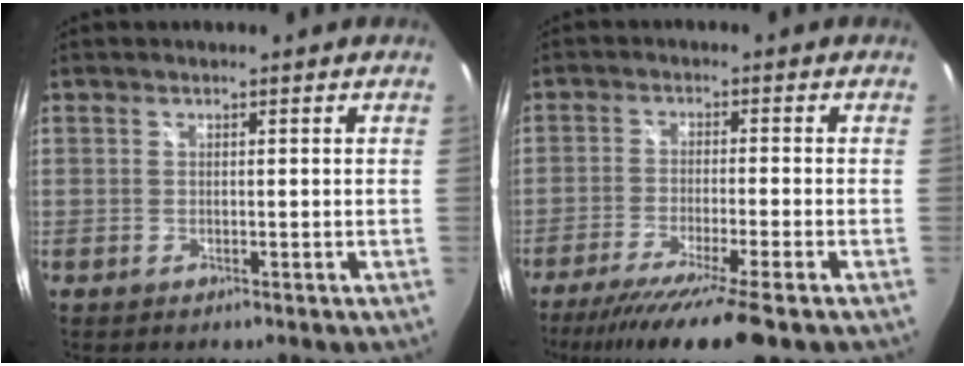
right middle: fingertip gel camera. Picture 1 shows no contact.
{"total": 13.4, "force": [-10.5, -0.7, 8.2], "torque": [-0.160, -0.042, -0.170]}